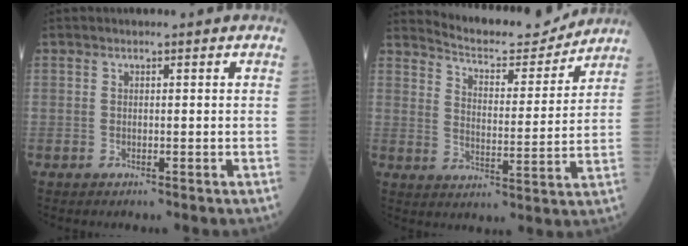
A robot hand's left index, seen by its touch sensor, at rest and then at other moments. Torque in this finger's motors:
{"motor_torque": [0.12, -0.15, 0.00, 0.01]}